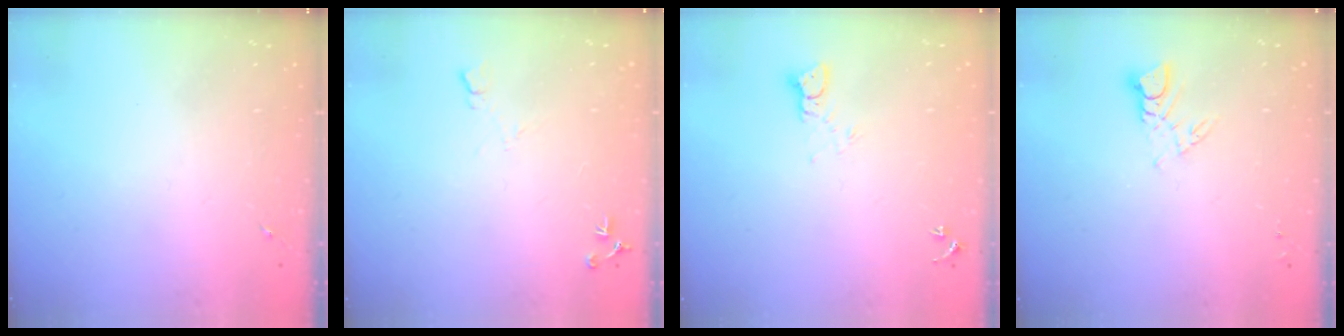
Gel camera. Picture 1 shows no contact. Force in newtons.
{"total": 6.1, "press": 6.0, "slide": 1.0}
{"total": 3.7, "press": 3.7, "slide": 0.3}
{"total": 4.5, "press": 4.5, "slide": 0.5}